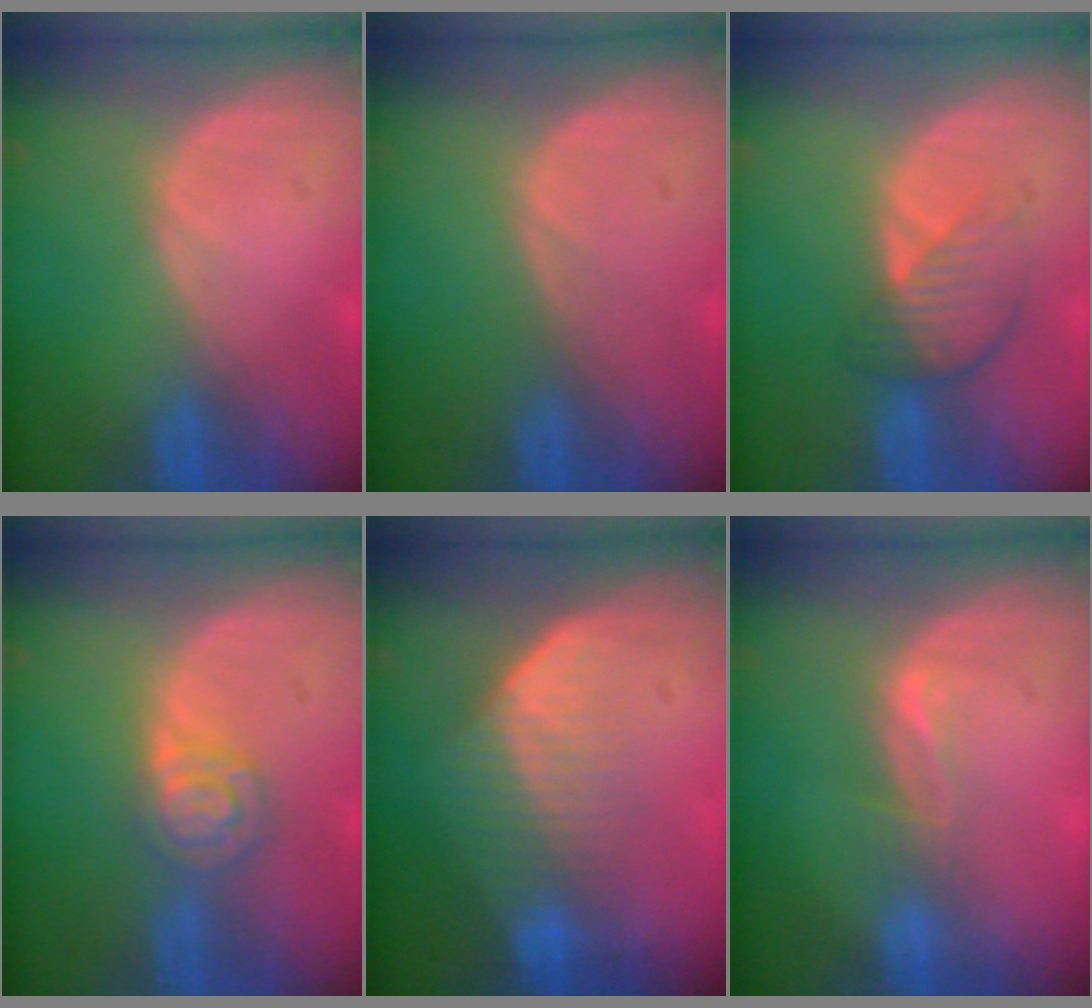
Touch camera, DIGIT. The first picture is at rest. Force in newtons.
{"total": 0.0}
{"total": 4.6, "press": 4.2, "slide": 2.0}
{"total": 4.7, "press": 4.2, "slide": 2.1}
{"total": 7.5, "press": 6.4, "slide": 3.9}
{"total": 2.2, "press": 1.7, "slide": 1.4}